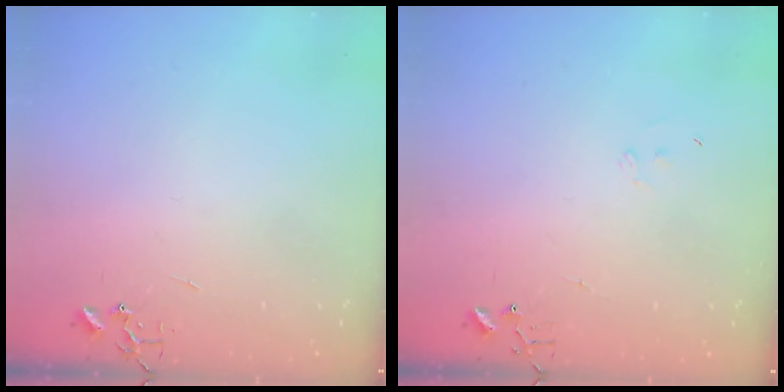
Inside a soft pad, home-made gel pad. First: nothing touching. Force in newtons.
{"total": 6.8, "press": 6.8, "slide": 0.5}